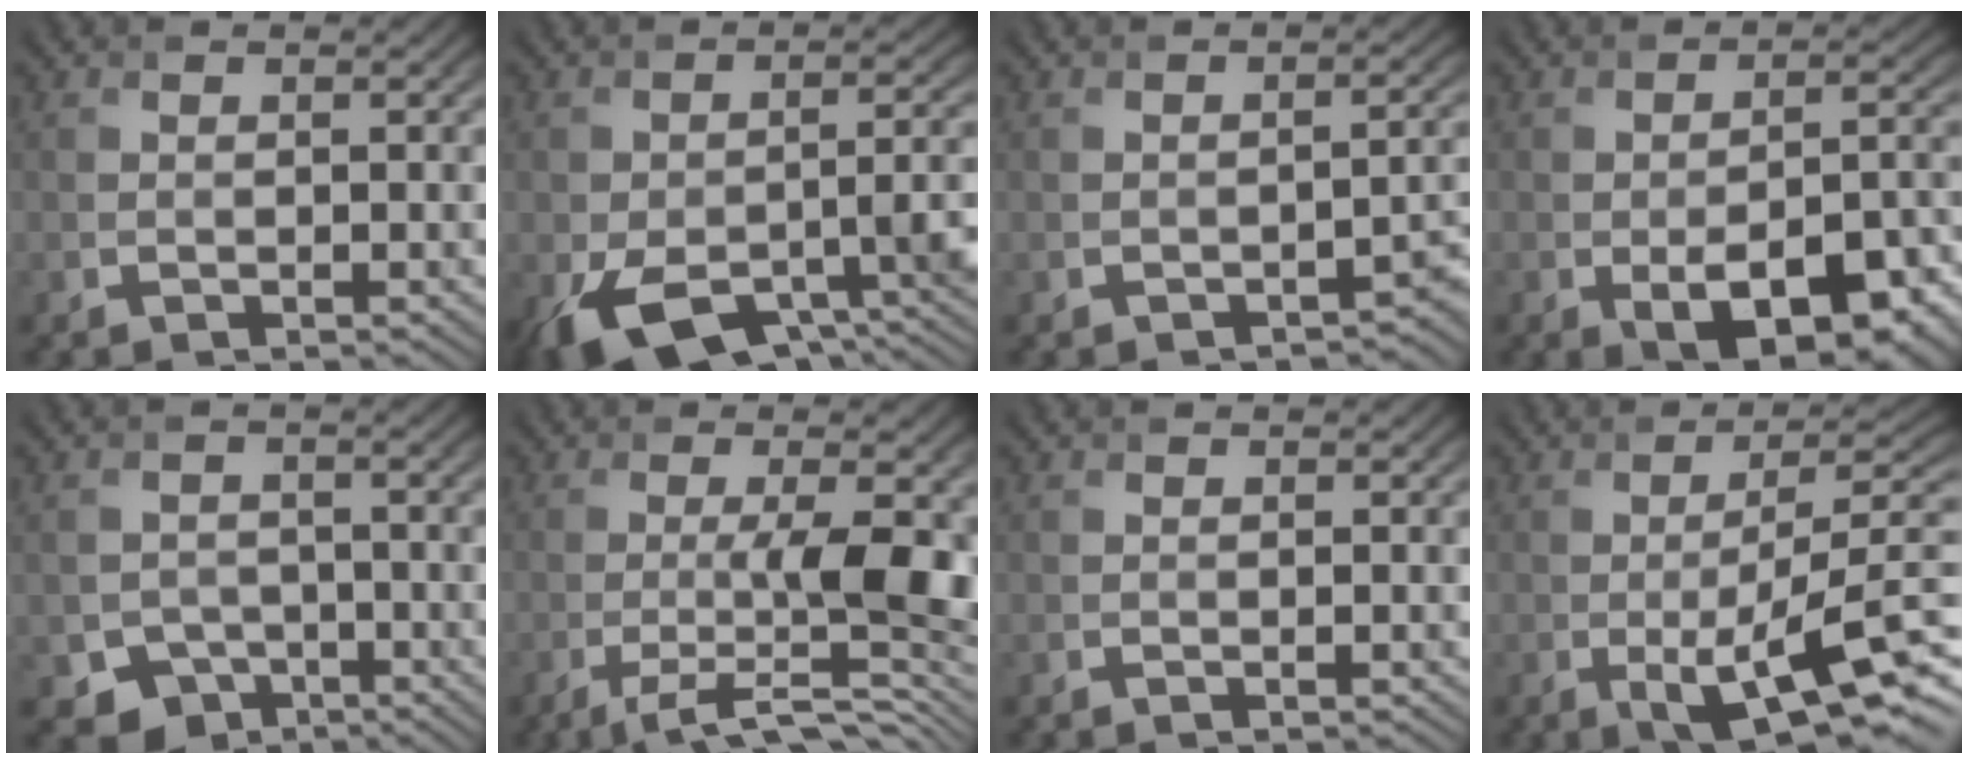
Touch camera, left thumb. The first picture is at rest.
{"total": 14.4, "force": [-7.7, 7.0, 10.0], "torque": [-0.178, -0.058, -0.113]}
{"total": 3.0, "force": [-2.1, 1.1, 1.9], "torque": [-0.020, -0.002, -0.024]}
{"total": 10.9, "force": [-4.5, 5.3, 8.3], "torque": [-0.133, -0.027, -0.053]}
{"total": 4.3, "force": [-2.5, 3.3, 1.3], "torque": [-0.023, -0.012, -0.044]}
{"total": 9.6, "force": [-2.1, 2.1, 9.2], "torque": [-0.155, -0.007, -0.034]}
{"total": 0.0}
{"total": 10.5, "force": [-3.0, 3.0, 9.6], "torque": [-0.159, -0.007, -0.044]}